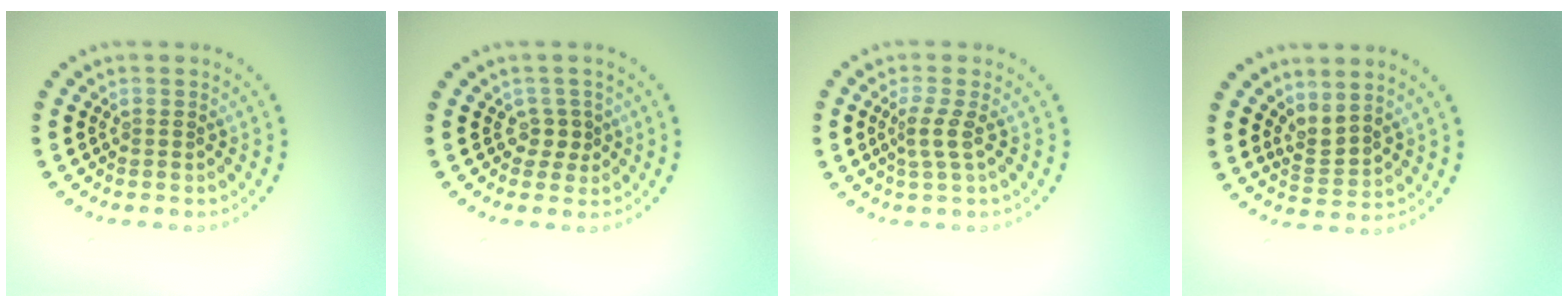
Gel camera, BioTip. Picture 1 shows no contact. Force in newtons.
{"total": 1.4, "press": 1.0, "slide": 1.0}
{"total": 2.0, "press": 1.4, "slide": 1.5}
{"total": 2.2, "press": 1.5, "slide": 1.6}